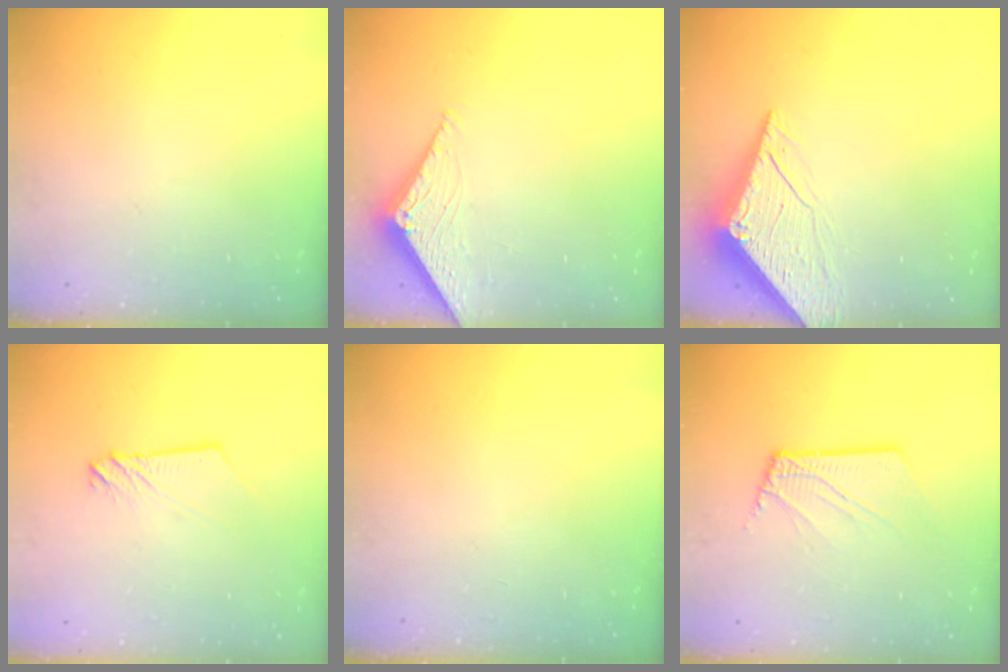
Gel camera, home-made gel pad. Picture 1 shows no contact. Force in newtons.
{"total": 3.2, "press": 3.2, "slide": 0.4}
{"total": 6.7, "press": 6.7, "slide": 0.5}
{"total": 3.0, "press": 3.0, "slide": 0.2}
{"total": 0.0}
{"total": 3.2, "press": 3.2, "slide": 0.3}